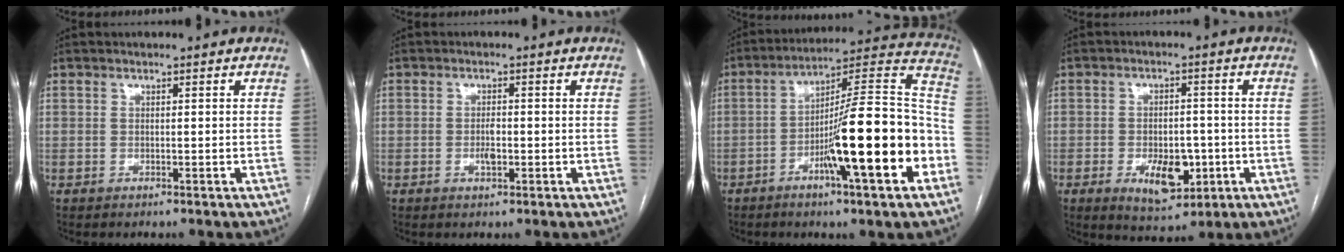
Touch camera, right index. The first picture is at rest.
{"total": 2.2, "force": [-0.5, 0.8, 1.9], "torque": [-0.034, 0.001, -0.007]}
{"total": 20.6, "force": [-6.8, 1.4, 19.4], "torque": [-0.261, 0.009, -0.108]}
{"total": 8.1, "force": [-2.8, 4.2, 6.4], "torque": [-0.099, 0.000, -0.031]}